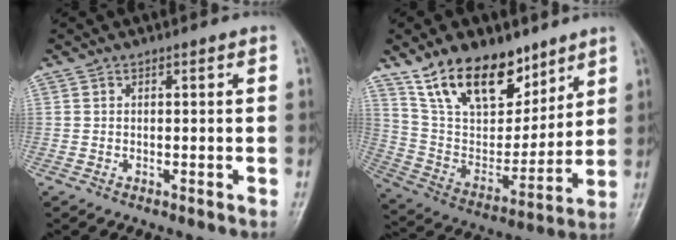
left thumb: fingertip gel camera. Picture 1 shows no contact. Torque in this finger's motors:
{"motor_torque": [1.16, -0.02, 1.39, -1.38, 0.40]}